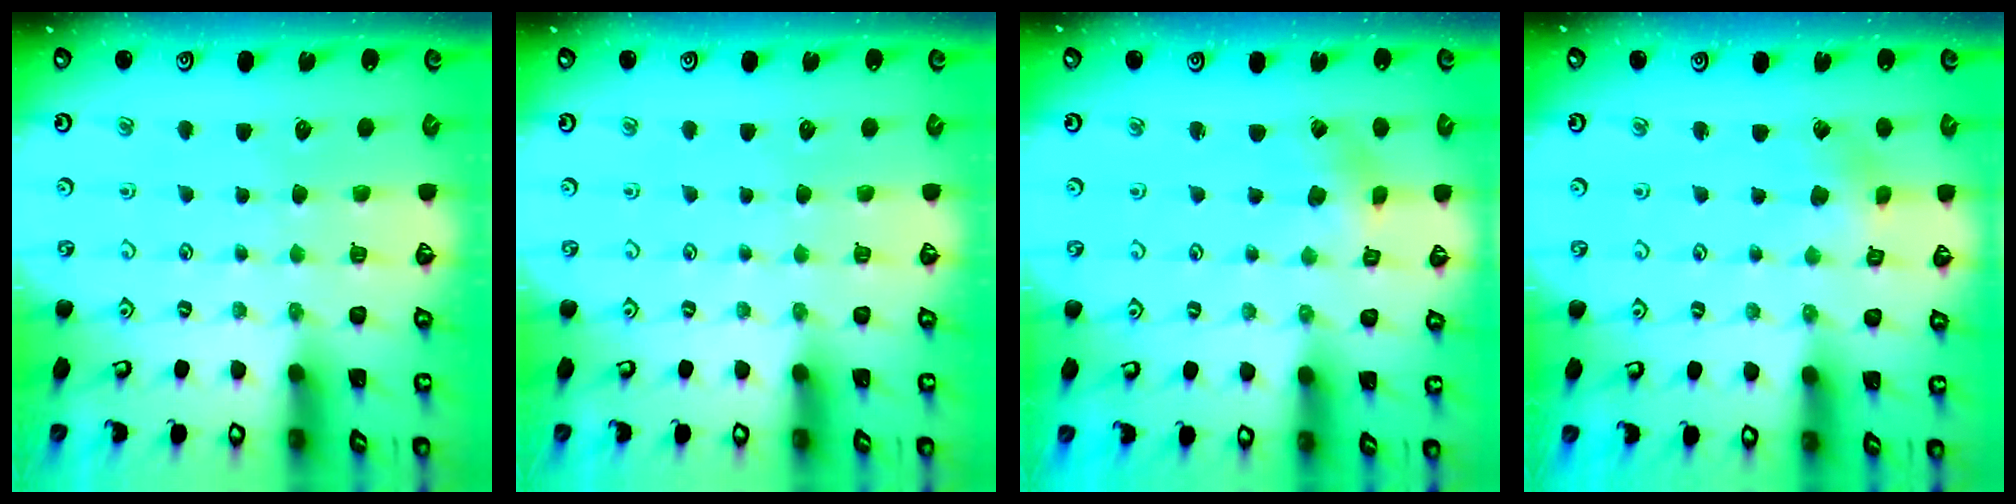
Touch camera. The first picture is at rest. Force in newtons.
{"total": 0.0}
{"total": 1.0, "press": 1.0, "slide": 0.1}
{"total": 2.8, "press": 2.8, "slide": 0.3}